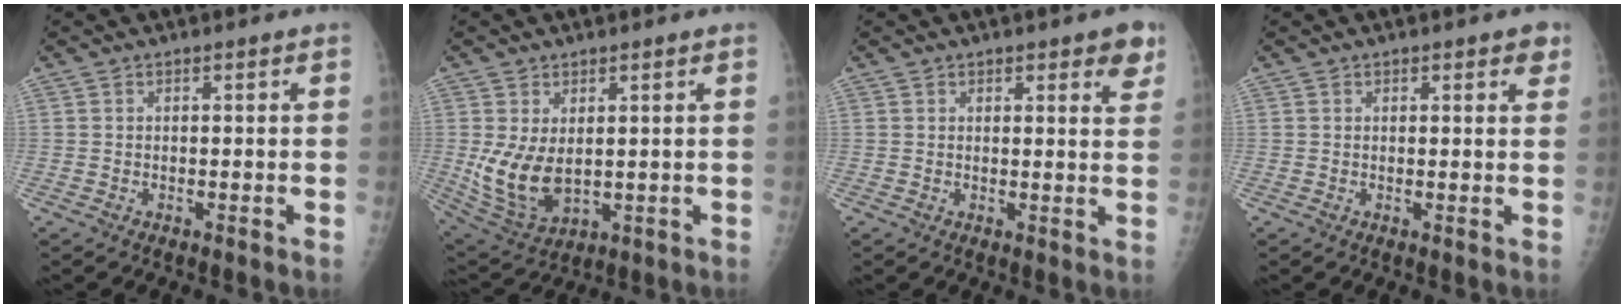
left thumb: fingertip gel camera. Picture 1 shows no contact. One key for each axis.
{"total": 10.1, "fx": 0.6, "fy": 6.4, "fz": 7.8, "tx": -0.144, "ty": -0.018, "tz": 0.034}
{"total": 4.6, "fx": 2.8, "fy": 2.2, "fz": 3.0, "tx": -0.006, "ty": -0.013, "tz": 0.028}
{"total": 2.7, "fx": 1.5, "fy": 1.5, "fz": 1.7, "tx": 0.002, "ty": -0.004, "tz": 0.014}